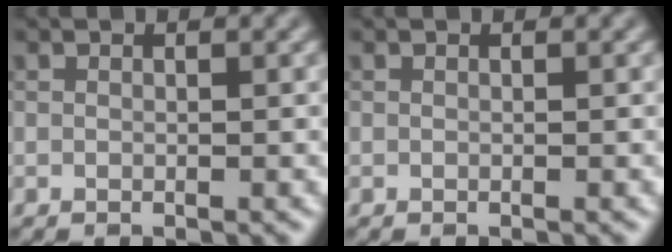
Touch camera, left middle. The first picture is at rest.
{"total": 0.0}